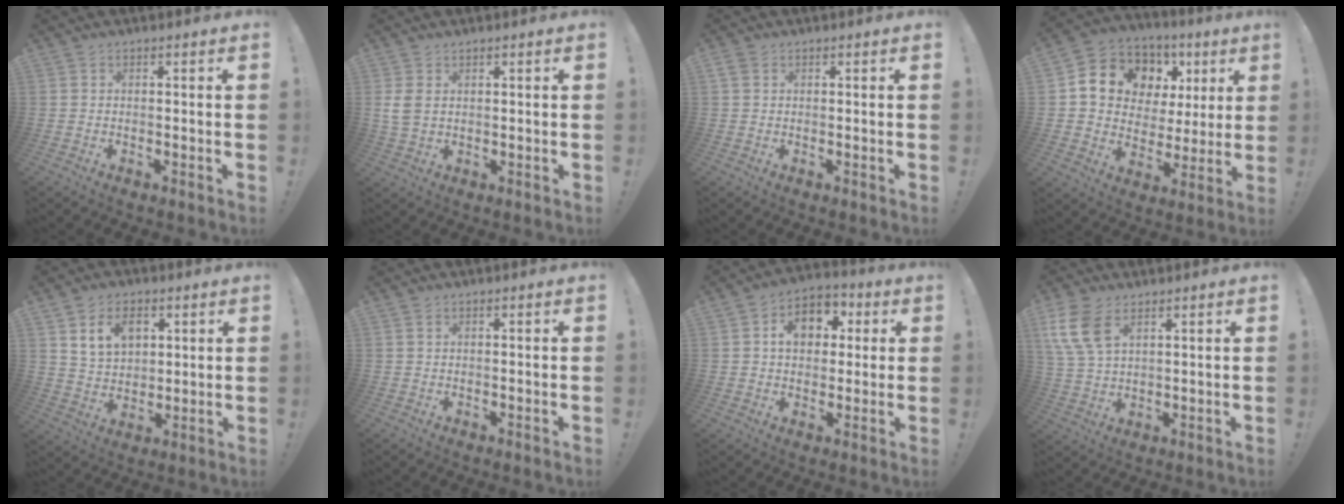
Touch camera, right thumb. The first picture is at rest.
{"total": 4.1, "force": [1.5, 2.8, 2.7], "torque": [-0.042, -0.004, 0.027]}
{"total": 2.1, "force": [1.0, 1.6, 0.9], "torque": [-0.011, 0.000, 0.018]}
{"total": 12.8, "force": [6.1, 10.1, 5.2], "torque": [-0.085, -0.037, 0.127]}
{"total": 9.8, "force": [4.8, 7.1, 4.8], "torque": [-0.070, -0.019, 0.092]}
{"total": 0.6, "force": [0.2, 0.5, 0.1], "torque": [-0.002, 0.003, 0.003]}
{"total": 10.7, "force": [2.8, 8.1, 6.3], "torque": [-0.089, -0.001, 0.053]}
{"total": 11.1, "force": [5.6, 6.8, 6.8], "torque": [-0.142, -0.017, 0.107]}